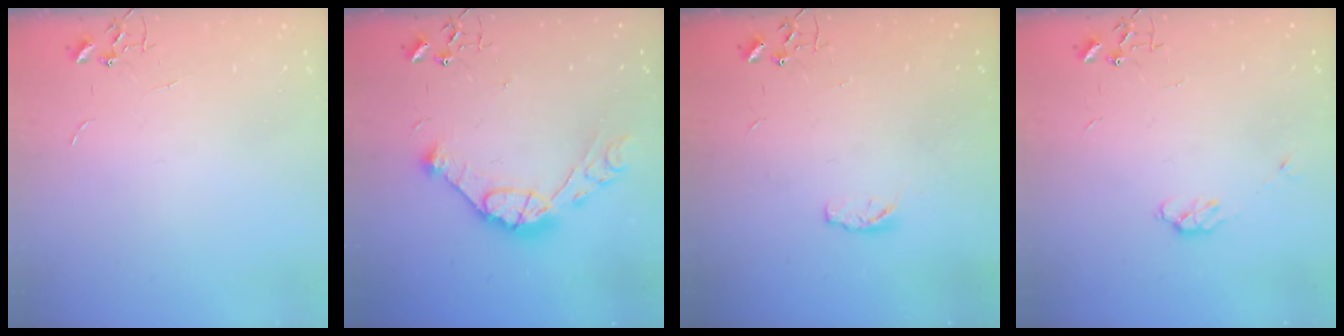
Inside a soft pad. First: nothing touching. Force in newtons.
{"total": 12.9, "press": 12.9, "slide": 1.0}
{"total": 4.5, "press": 4.4, "slide": 0.5}
{"total": 4.2, "press": 4.1, "slide": 1.0}